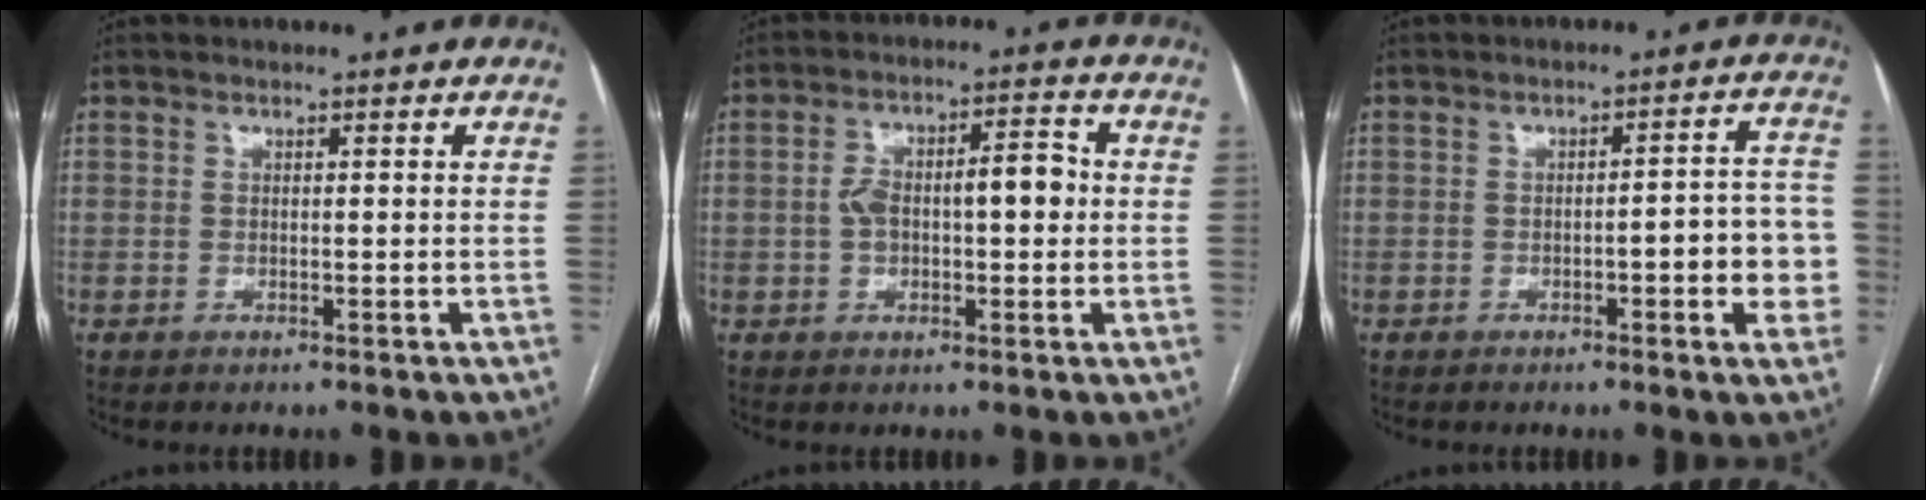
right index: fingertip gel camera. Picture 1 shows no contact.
{"total": 8.4, "force": [0.1, 3.4, 7.7], "torque": [-0.141, 0.031, 0.002]}
{"total": 7.5, "force": [-1.9, 1.8, 7.1], "torque": [-0.076, 0.022, -0.025]}